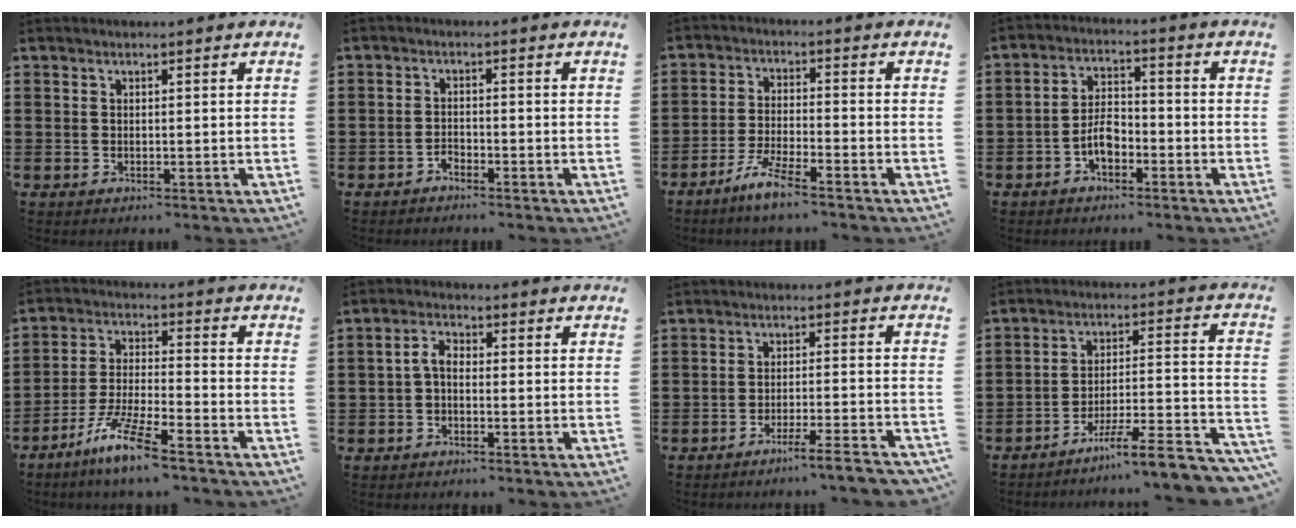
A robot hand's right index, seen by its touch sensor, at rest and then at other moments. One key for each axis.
{"total": 1.5, "fx": -1.5, "fy": 0.4, "fz": 0.1, "tx": -0.007, "ty": 0.003, "tz": -0.031}
{"total": 5.2, "fx": -4.6, "fy": -0.2, "fz": 2.5, "tx": -0.068, "ty": -0.013, "tz": -0.092}
{"total": 4.6, "fx": -2.2, "fy": 2.4, "fz": 3.2, "tx": -0.076, "ty": 0.002, "tz": -0.047}
{"total": 9.0, "fx": -7.0, "fy": 0.1, "fz": 5.7, "tx": -0.127, "ty": -0.010, "tz": -0.140}
{"total": 2.7, "fx": -0.8, "fy": 1.3, "fz": 2.2, "tx": -0.056, "ty": 0.000, "tz": -0.021}
{"total": 4.6, "fx": -4.2, "fy": -0.7, "fz": 1.9, "tx": -0.027, "ty": -0.013, "tz": -0.080}
{"total": 8.5, "fx": -6.9, "fy": 0.6, "fz": 5.0, "tx": -0.070, "ty": 0.002, "tz": -0.134}